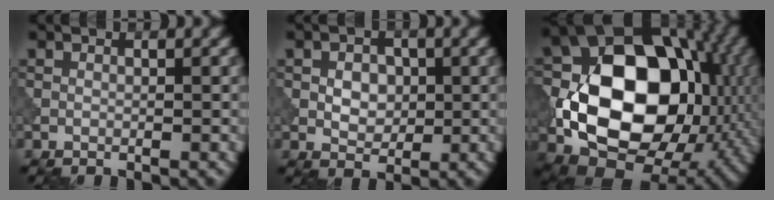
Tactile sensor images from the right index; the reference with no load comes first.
{"total": 3.0, "force": [0.2, 2.2, 2.0], "torque": [-0.036, 0.000, 0.001]}
{"total": 15.2, "force": [-1.0, 10.5, 10.9], "torque": [-0.169, 0.002, -0.030]}